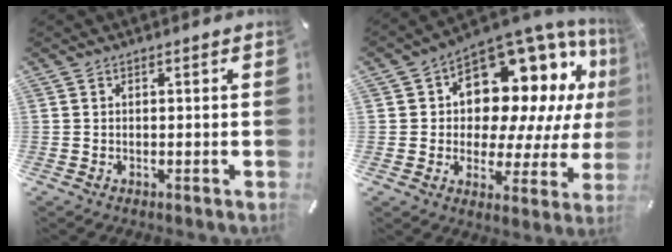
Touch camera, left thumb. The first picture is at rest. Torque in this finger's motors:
{"motor_torque": [2.30, 2.71, 1.71, -1.06, 0.15]}